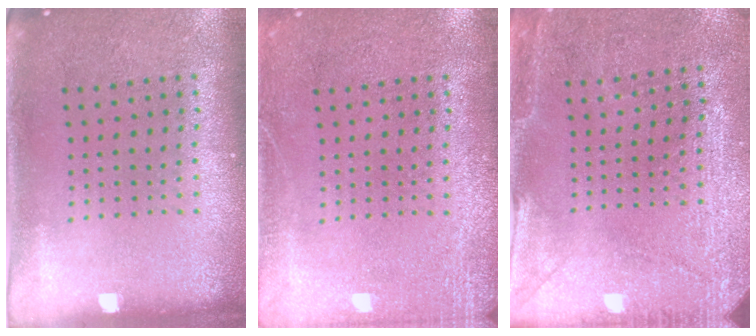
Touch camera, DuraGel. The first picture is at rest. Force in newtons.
{"total": 2.8, "press": 2.7, "slide": 0.4}
{"total": 2.8, "press": 2.7, "slide": 0.9}